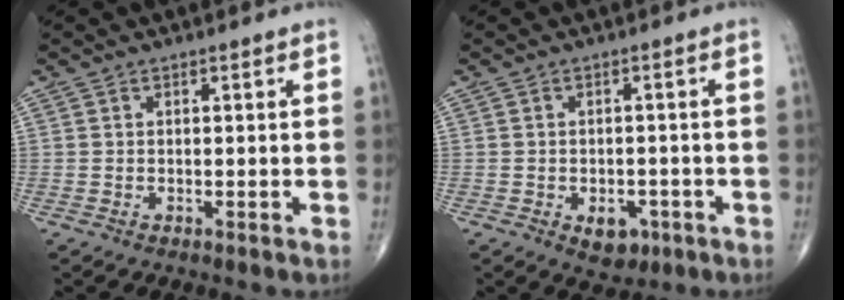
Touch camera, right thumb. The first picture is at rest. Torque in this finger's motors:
{"motor_torque": [1.93, 1.21, 0.19, -0.42, 0.01]}